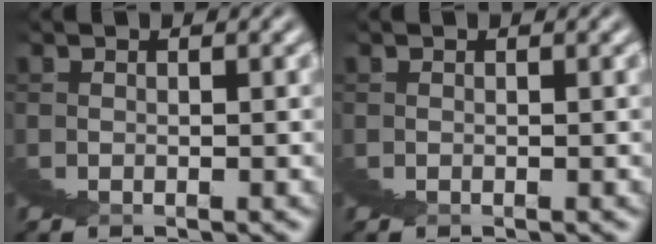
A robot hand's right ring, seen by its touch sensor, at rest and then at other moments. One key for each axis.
{"total": 0.0}